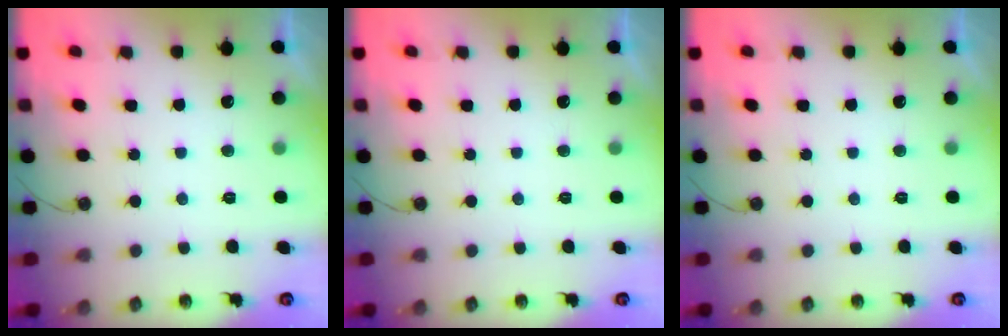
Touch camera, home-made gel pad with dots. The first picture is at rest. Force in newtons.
{"total": 0.0}
{"total": 0.0}